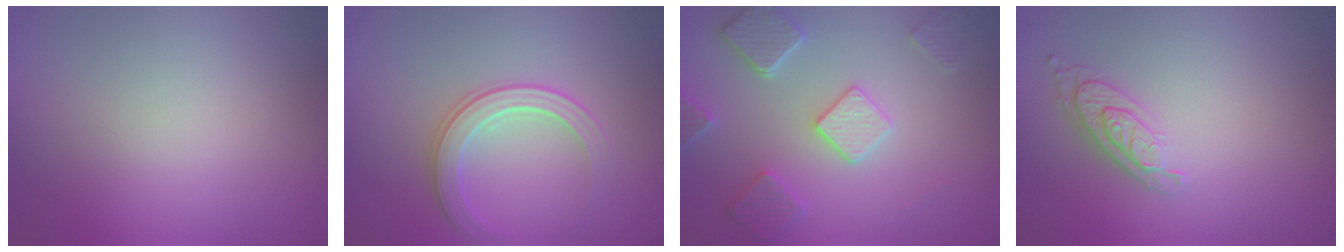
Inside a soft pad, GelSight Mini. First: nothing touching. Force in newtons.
{"total": 3.0, "press": 2.9, "slide": 0.3}
{"total": 4.5, "press": 3.8, "slide": 2.5}
{"total": 3.0, "press": 2.3, "slide": 1.9}